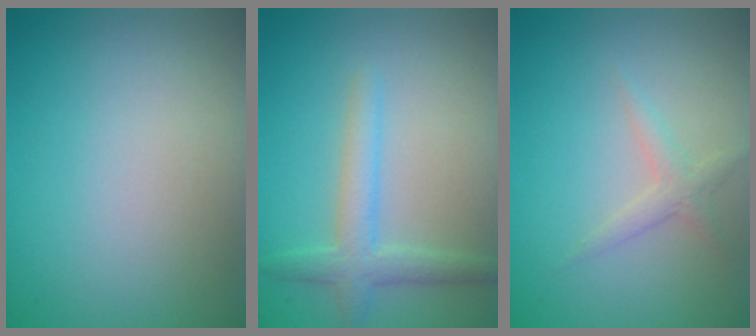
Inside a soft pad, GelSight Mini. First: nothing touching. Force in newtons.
{"total": 3.0, "press": 3.0, "slide": 0.2}
{"total": 1.5, "press": 1.5, "slide": 0.0}